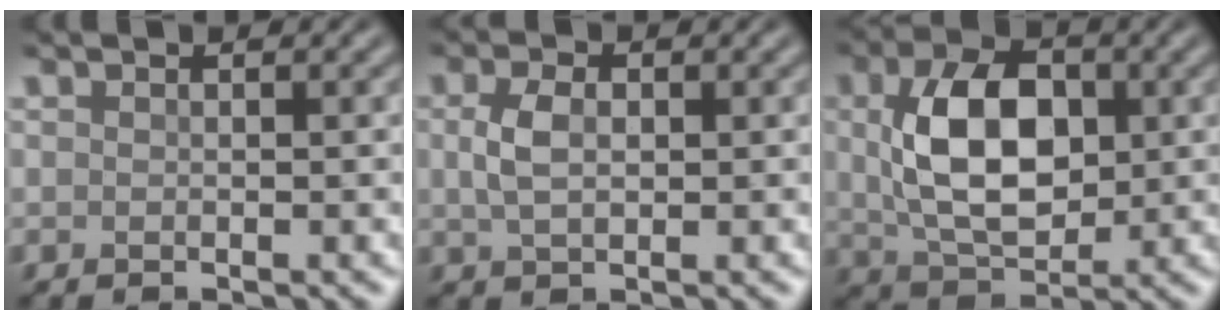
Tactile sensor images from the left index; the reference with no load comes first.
{"total": 2.8, "force": [0.4, 1.8, 2.2], "torque": [-0.050, 0.002, 0.008]}
{"total": 8.3, "force": [0.9, 5.2, 6.5], "torque": [-0.125, 0.005, 0.018]}